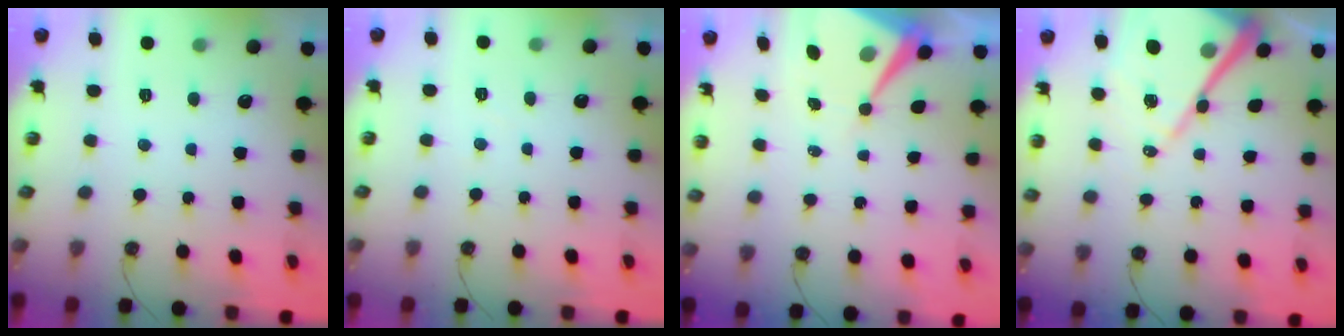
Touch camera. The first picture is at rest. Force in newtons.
{"total": 2.9, "press": 2.9, "slide": 0.5}
{"total": 8.7, "press": 8.7, "slide": 0.8}
{"total": 18.2, "press": 18.1, "slide": 1.9}